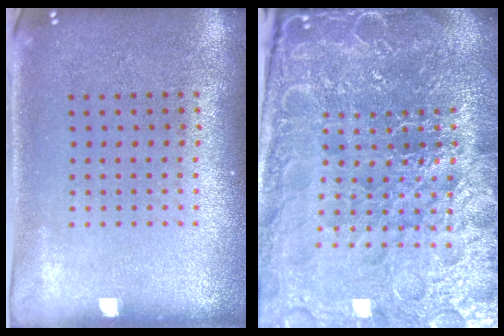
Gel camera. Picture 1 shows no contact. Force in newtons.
{"total": 6.9, "press": 6.0, "slide": 3.3}